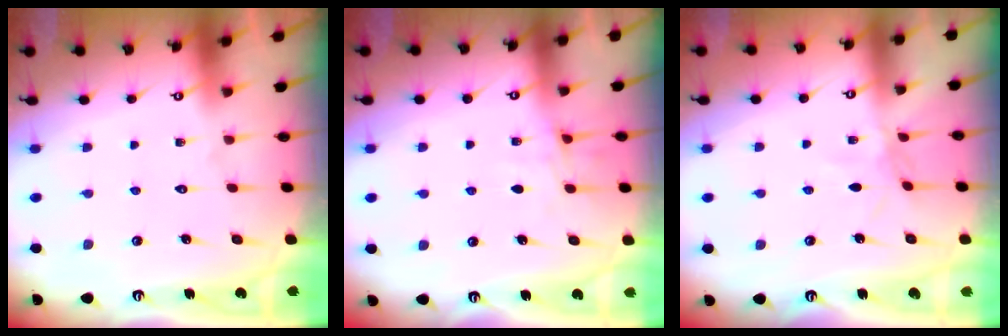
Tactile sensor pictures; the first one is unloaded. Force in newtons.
{"total": 6.1, "press": 6.0, "slide": 0.6}
{"total": 2.7, "press": 2.6, "slide": 0.3}